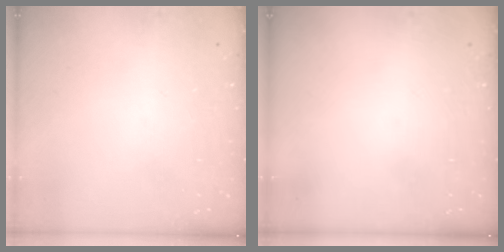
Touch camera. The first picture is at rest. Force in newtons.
{"total": 0.0}